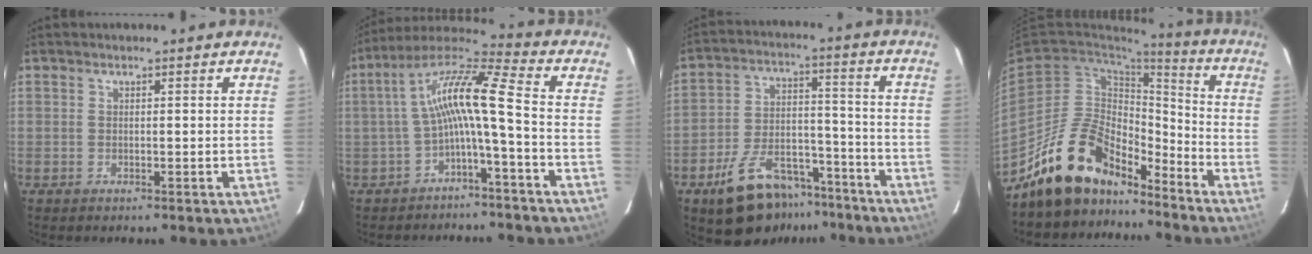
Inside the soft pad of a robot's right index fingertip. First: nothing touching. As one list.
[{"total": 11.1, "force": [-2.1, 0.5, 10.9], "torque": [-0.222, 0.022, -0.043]}, {"total": 15.6, "force": [-10.8, 8.2, 7.7], "torque": [-0.155, 0.021, -0.155]}, {"total": 16.9, "force": [-13.6, 7.8, 6.3], "torque": [-0.132, 0.033, -0.226]}]